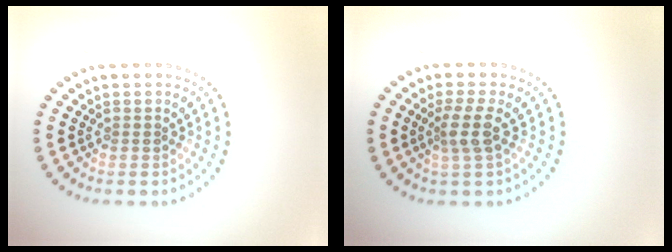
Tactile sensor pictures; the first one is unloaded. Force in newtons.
{"total": 2.3, "press": 1.7, "slide": 1.5}